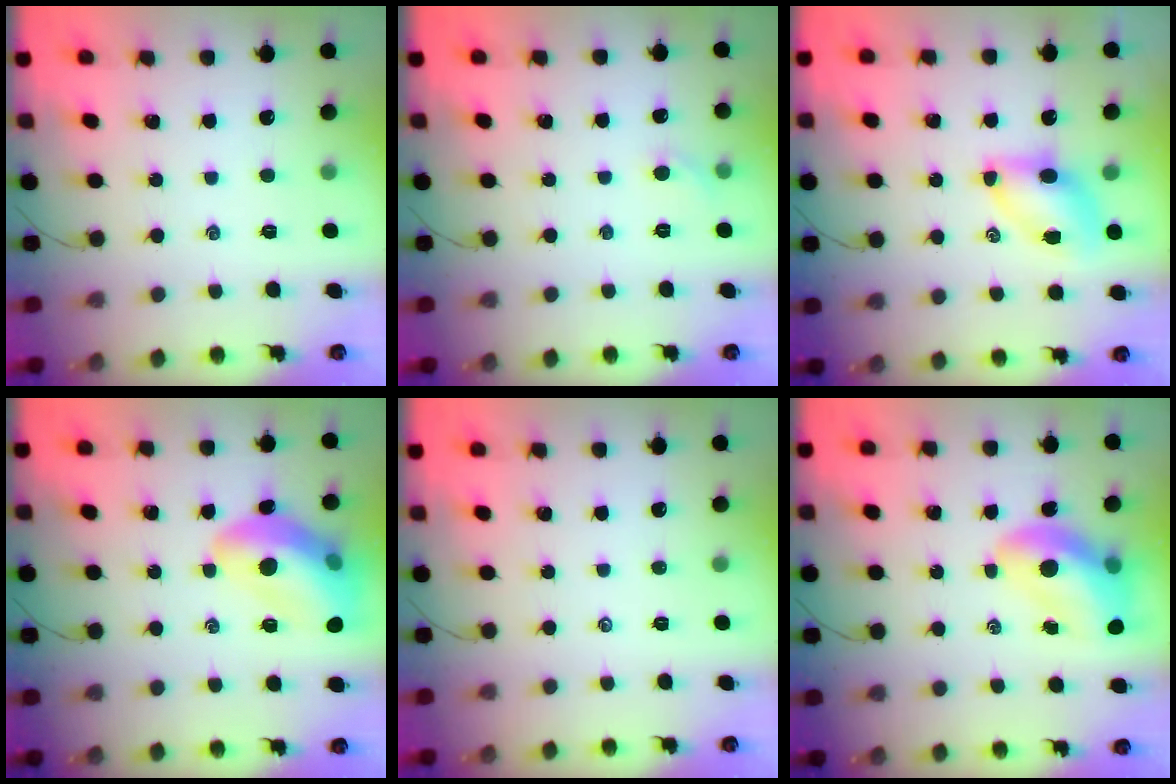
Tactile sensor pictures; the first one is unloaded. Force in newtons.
{"total": 3.5, "press": 3.3, "slide": 1.1}
{"total": 6.9, "press": 6.8, "slide": 0.6}
{"total": 17.0, "press": 16.9, "slide": 2.0}
{"total": 0.0}
{"total": 11.9, "press": 11.4, "slide": 3.5}